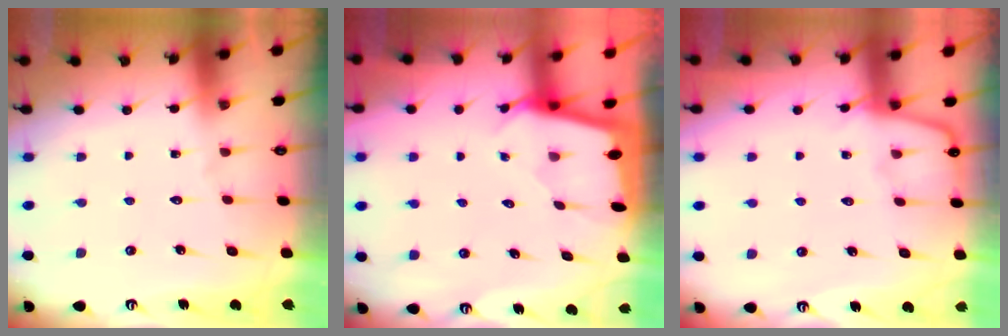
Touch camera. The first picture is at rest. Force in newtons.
{"total": 1.7, "press": 1.6, "slide": 0.2}
{"total": 3.3, "press": 3.3, "slide": 0.5}